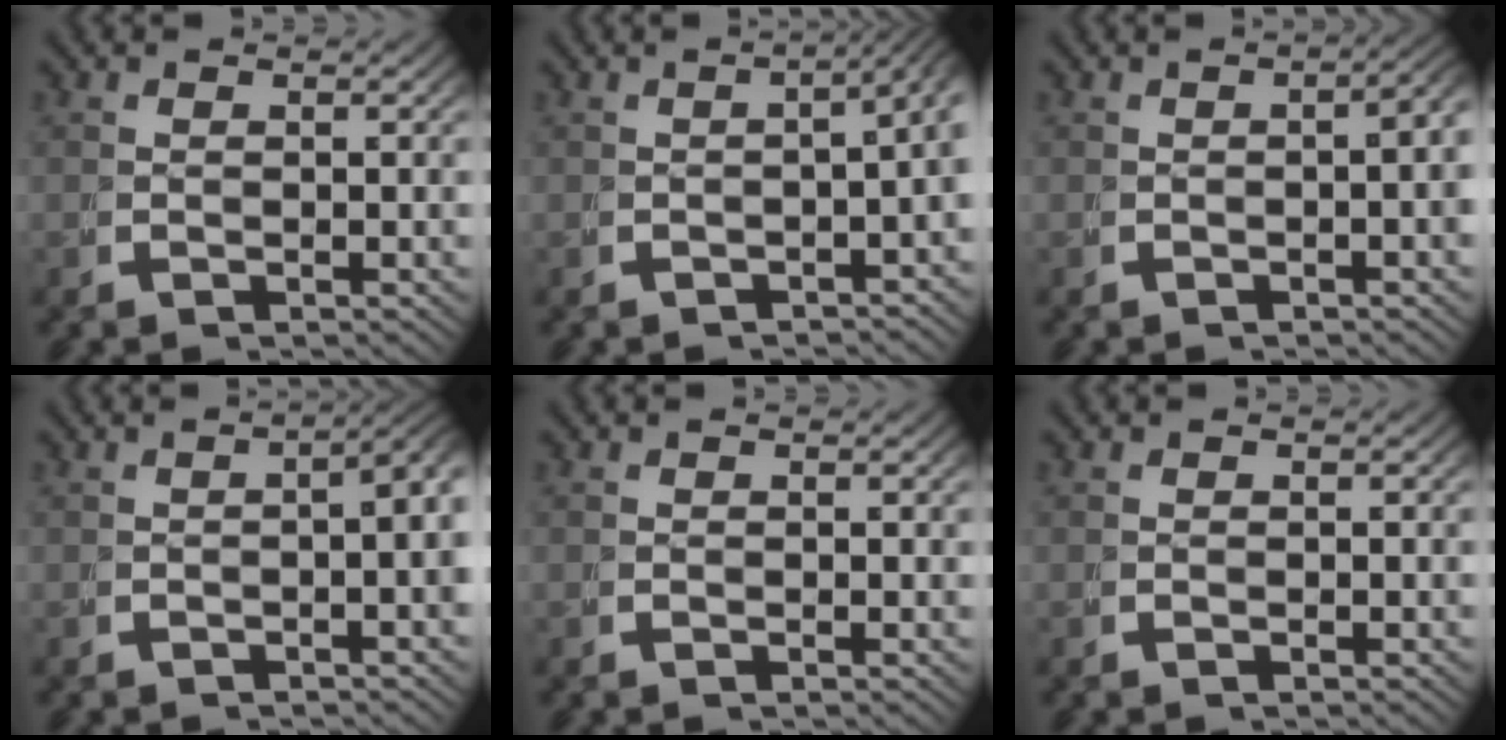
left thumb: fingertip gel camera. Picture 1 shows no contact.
{"total": 5.5, "force": [-0.2, 3.1, 4.6], "torque": [-0.047, 0.023, -0.015]}
{"total": 4.1, "force": [-0.3, 1.3, 3.9], "torque": [-0.043, 0.010, -0.006]}
{"total": 5.1, "force": [0.3, 2.0, 4.7], "torque": [-0.053, 0.014, -0.003]}
{"total": 0.0}
{"total": 0.0}